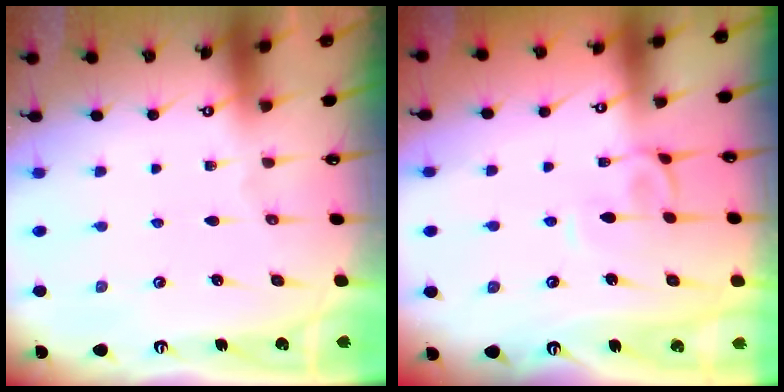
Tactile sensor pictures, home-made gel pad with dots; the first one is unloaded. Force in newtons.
{"total": 2.7, "press": 2.7, "slide": 0.2}